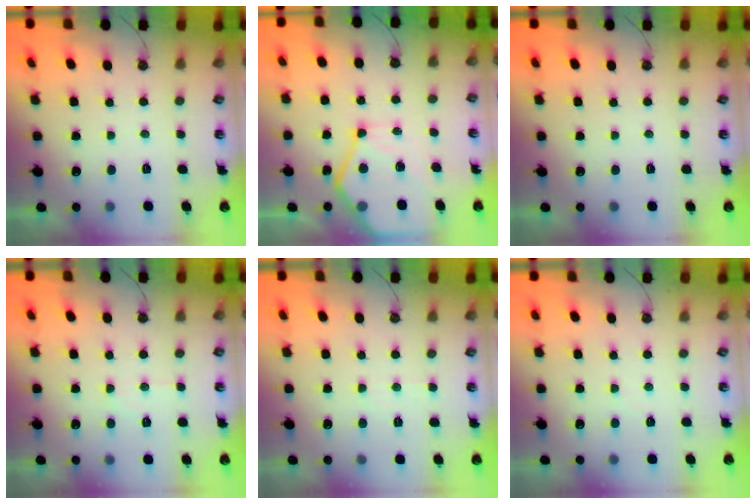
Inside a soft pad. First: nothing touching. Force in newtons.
{"total": 15.8, "press": 15.7, "slide": 1.6}
{"total": 0.0}
{"total": 6.2, "press": 6.1, "slide": 1.0}
{"total": 3.4, "press": 3.4, "slide": 0.6}
{"total": 3.1, "press": 3.1, "slide": 0.5}